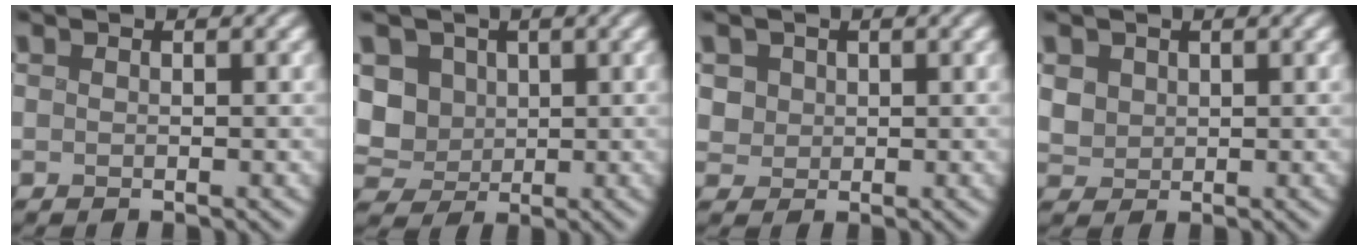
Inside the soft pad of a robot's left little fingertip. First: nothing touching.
{"total": 5.5, "force": [0.4, 4.8, 2.6], "torque": [-0.064, 0.009, -0.007]}
{"total": 1.6, "force": [0.3, 1.5, 0.4], "torque": [-0.015, -0.010, 0.014]}
{"total": 2.0, "force": [0.5, 1.7, 0.8], "torque": [-0.024, -0.003, 0.012]}